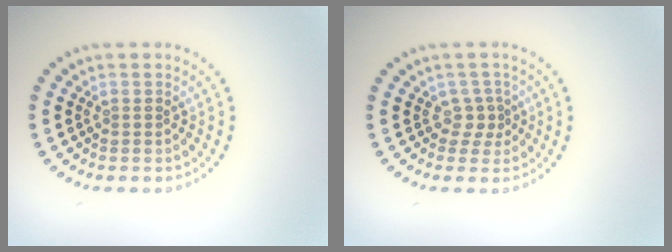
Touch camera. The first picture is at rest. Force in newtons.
{"total": 1.6, "press": 1.1, "slide": 1.2}